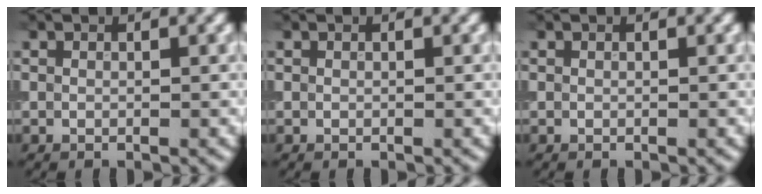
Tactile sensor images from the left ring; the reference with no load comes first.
{"total": 0.0}
{"total": 0.0}